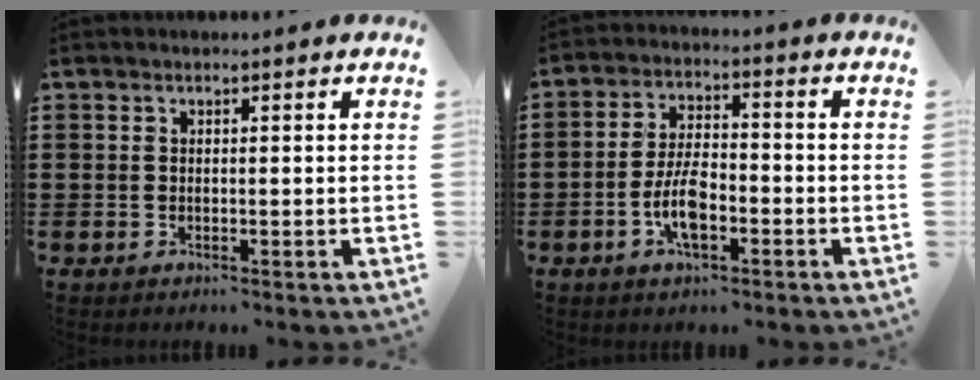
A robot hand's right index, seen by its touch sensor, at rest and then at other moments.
{"total": 7.0, "force": [-2.4, 3.2, 5.8], "torque": [-0.131, 0.002, -0.051]}